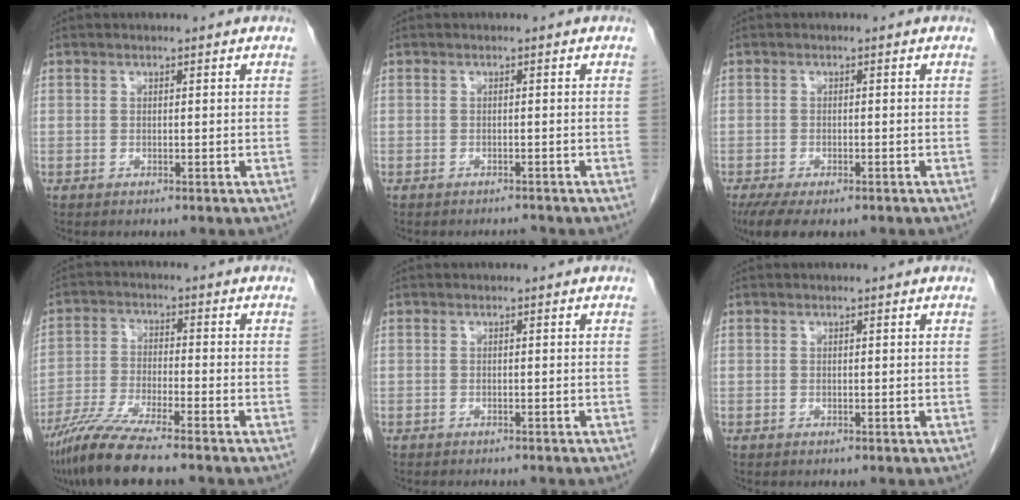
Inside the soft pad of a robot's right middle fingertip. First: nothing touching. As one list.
[{"total": 1.1, "force": [-1.1, 0.1, 0.1], "torque": [-0.001, -0.003, -0.013]}, {"total": 6.7, "force": [-4.8, 2.4, 4.1], "torque": [-0.067, -0.015, -0.075]}, {"total": 9.4, "force": [-7.6, -0.1, 5.5], "torque": [-0.105, -0.030, -0.138]}, {"total": 2.6, "force": [-2.4, 0.5, 1.0], "torque": [-0.017, -0.006, -0.027]}, {"total": 0.0}]